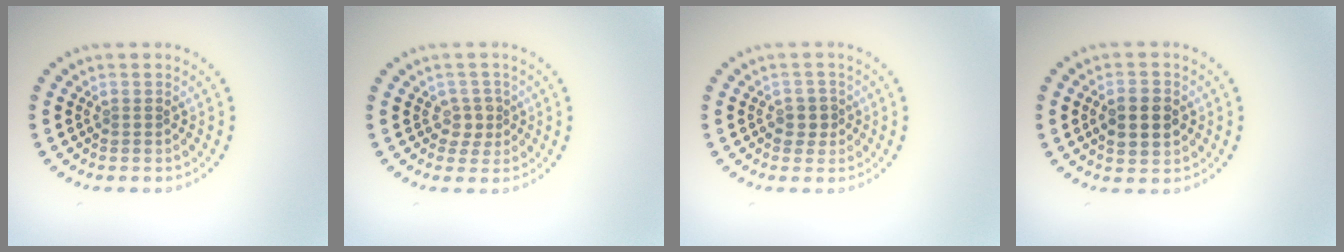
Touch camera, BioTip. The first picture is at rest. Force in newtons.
{"total": 1.7, "press": 1.4, "slide": 1.0}
{"total": 1.5, "press": 1.4, "slide": 0.6}
{"total": 4.4, "press": 4.4, "slide": 0.2}